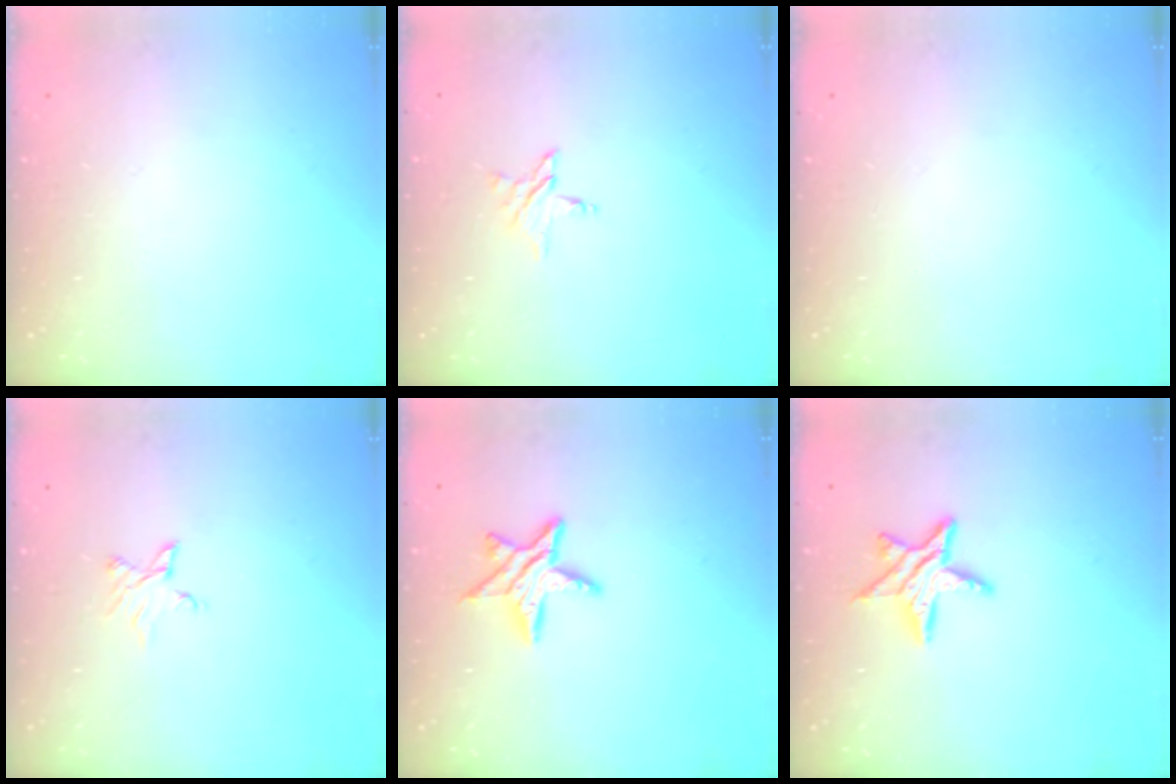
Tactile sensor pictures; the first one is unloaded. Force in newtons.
{"total": 5.1, "press": 5.1, "slide": 0.5}
{"total": 0.0}
{"total": 2.9, "press": 2.9, "slide": 0.2}
{"total": 9.7, "press": 9.7, "slide": 0.6}
{"total": 9.7, "press": 9.7, "slide": 0.6}